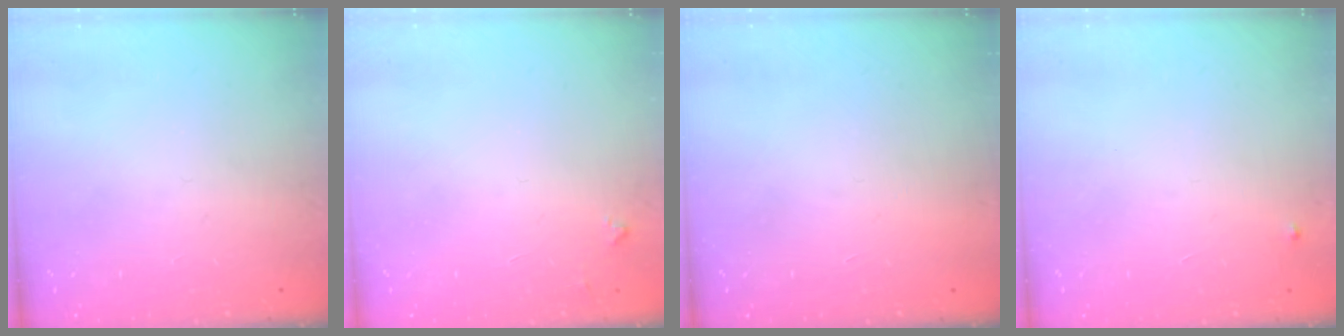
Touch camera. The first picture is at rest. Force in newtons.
{"total": 3.8, "press": 3.7, "slide": 0.4}
{"total": 1.5, "press": 1.5, "slide": 0.1}
{"total": 3.2, "press": 3.2, "slide": 0.2}